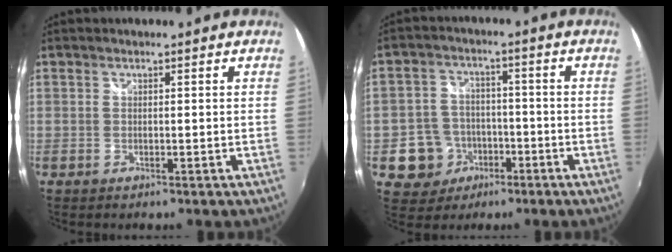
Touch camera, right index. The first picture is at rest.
{"total": 8.5, "force": [-3.4, 7.7, 1.4], "torque": [-0.053, 0.025, -0.043]}